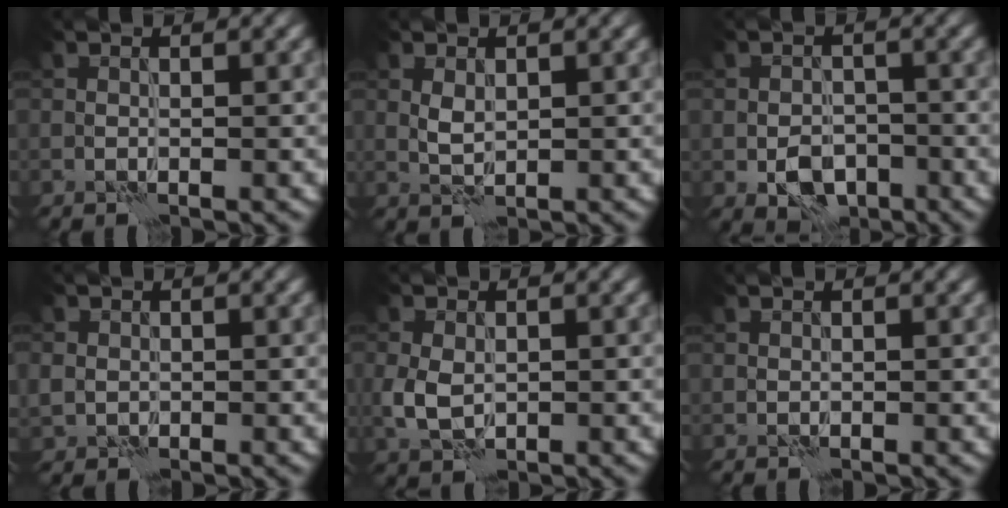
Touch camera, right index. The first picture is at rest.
{"total": 1.4, "force": [0.4, 0.7, 1.1], "torque": [-0.028, 0.000, 0.010]}
{"total": 3.9, "force": [-1.6, 2.7, 2.3], "torque": [-0.037, -0.006, -0.030]}
{"total": 1.5, "force": [0.0, 1.4, 0.4], "torque": [-0.008, -0.003, -0.002]}
{"total": 3.0, "force": [0.0, 2.2, 2.1], "torque": [-0.050, -0.004, 0.002]}
{"total": 0.0}